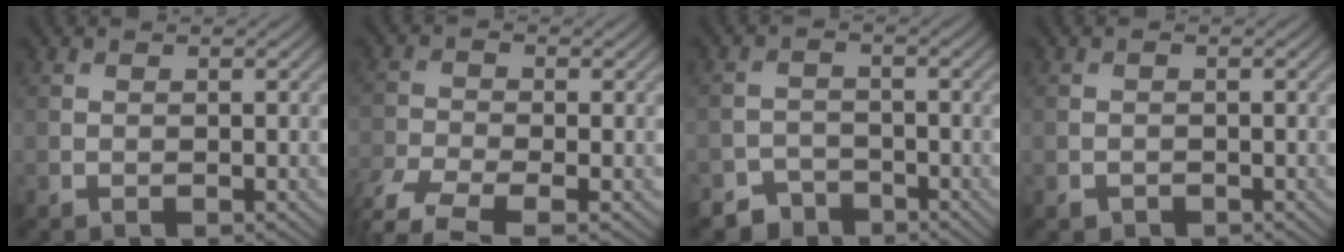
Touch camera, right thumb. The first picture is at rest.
{"total": 5.0, "force": [-3.5, 1.6, 3.2], "torque": [-0.082, -0.015, -0.077]}
{"total": 3.1, "force": [-2.7, 1.5, 0.2], "torque": [0.003, 0.003, -0.054]}
{"total": 0.8, "force": [-0.6, 0.5, 0.1], "torque": [0.000, -0.002, -0.011]}